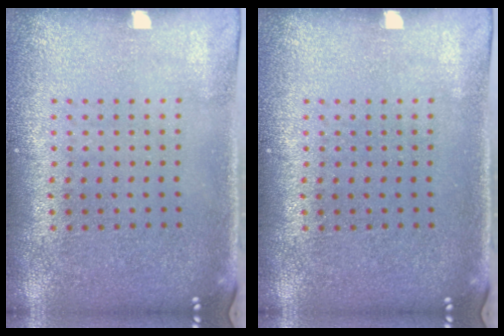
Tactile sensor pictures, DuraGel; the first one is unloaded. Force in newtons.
{"total": 0.0}